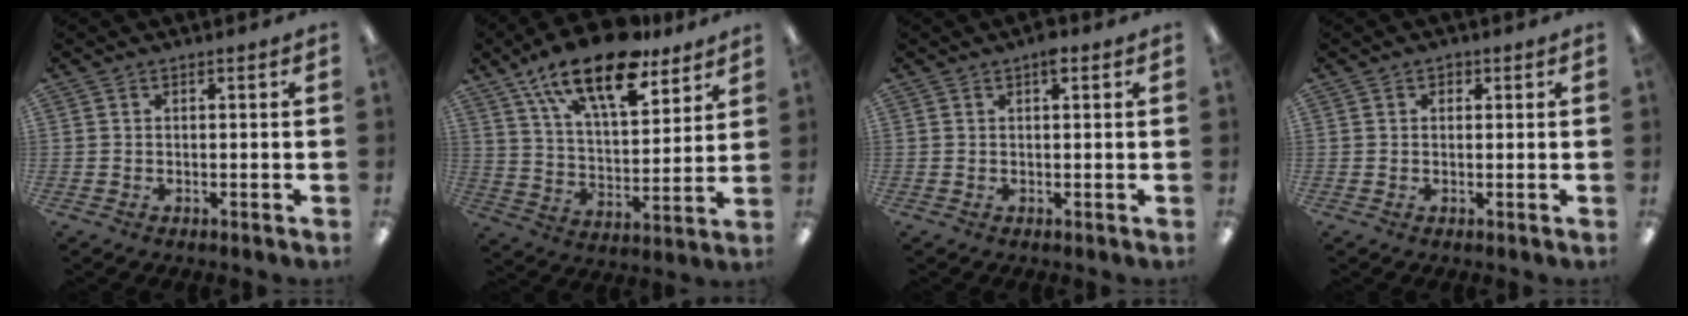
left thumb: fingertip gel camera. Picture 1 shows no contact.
{"total": 19.6, "force": [14.1, 7.6, 11.3], "torque": [-0.194, -0.074, 0.243]}
{"total": 2.6, "force": [1.4, 1.0, 2.0], "torque": [-0.028, -0.001, 0.020]}
{"total": 1.3, "force": [0.6, 1.1, 0.6], "torque": [-0.004, 0.001, 0.008]}